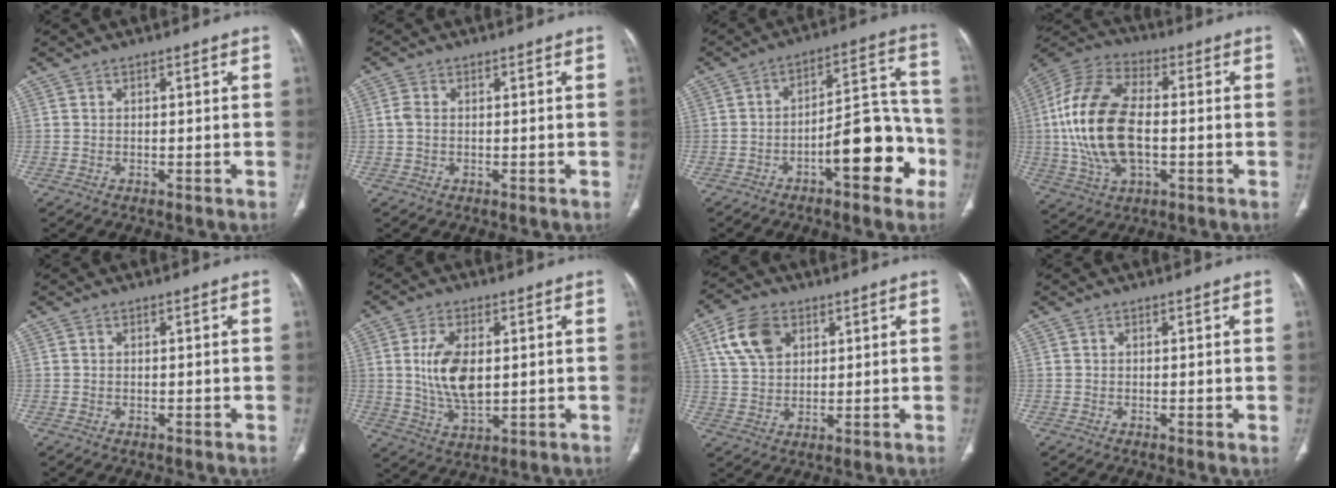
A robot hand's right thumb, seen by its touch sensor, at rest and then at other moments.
{"total": 1.9, "force": [0.1, 1.3, 1.4], "torque": [-0.037, 0.003, -0.001]}
{"total": 15.4, "force": [-6.2, 6.0, 12.8], "torque": [-0.155, 0.059, -0.091]}
{"total": 20.3, "force": [-0.7, 11.2, 17.0], "torque": [-0.353, 0.015, -0.013]}
{"total": 0.0}
{"total": 10.4, "force": [1.2, 5.5, 8.7], "torque": [-0.166, -0.011, 0.032]}
{"total": 9.8, "force": [4.1, 6.6, 5.9], "torque": [-0.099, -0.005, 0.080]}
{"total": 0.9, "force": [0.0, 0.2, 0.8], "torque": [-0.017, -0.004, 0.000]}